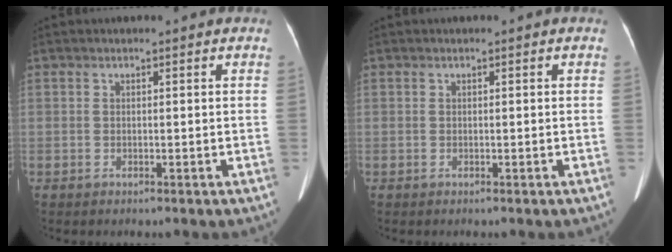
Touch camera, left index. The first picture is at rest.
{"total": 0.0}